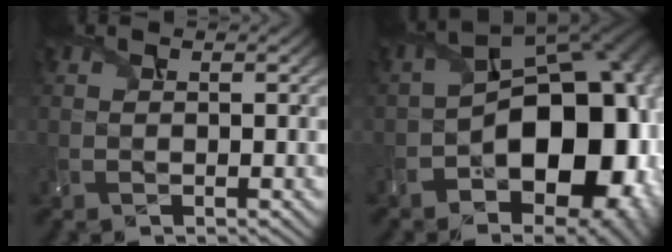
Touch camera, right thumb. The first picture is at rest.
{"total": 17.1, "force": [-5.0, 10.2, 12.9], "torque": [-0.168, -0.031, -0.059]}